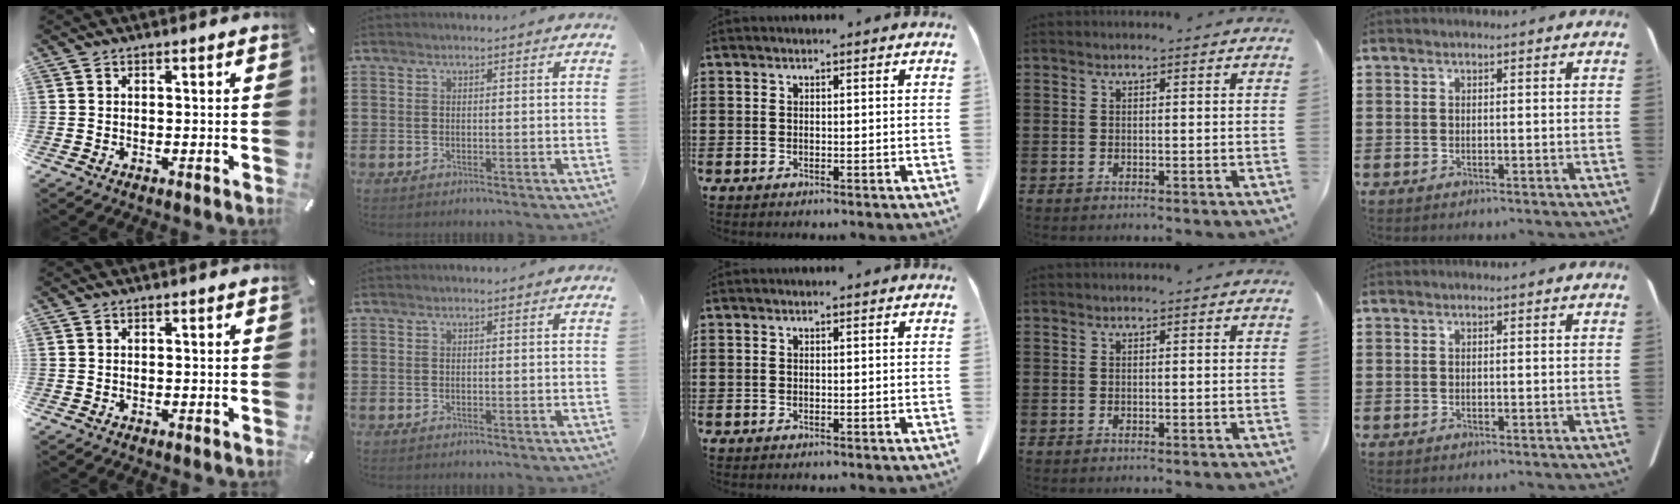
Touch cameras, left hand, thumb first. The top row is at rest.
{}